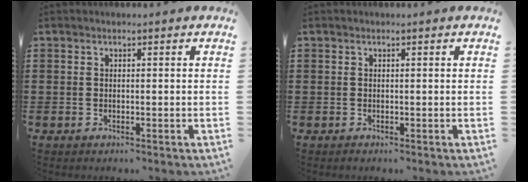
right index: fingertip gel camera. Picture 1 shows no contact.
{"total": 0.0}